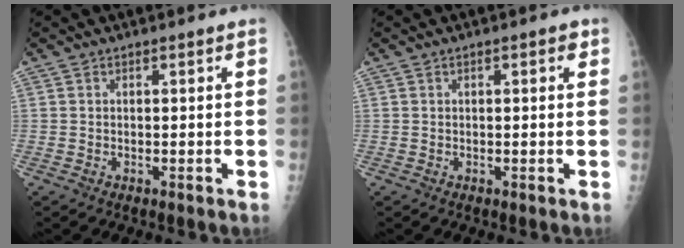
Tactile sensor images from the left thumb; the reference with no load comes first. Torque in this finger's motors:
{"motor_torque": [-0.17, -0.19, -0.16, -0.21, -0.01]}